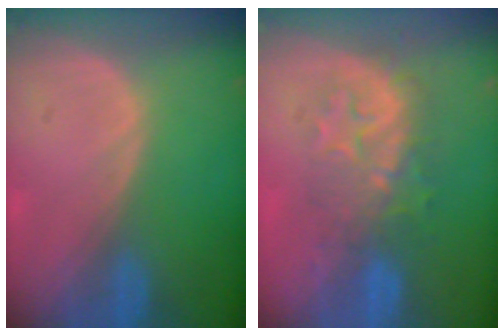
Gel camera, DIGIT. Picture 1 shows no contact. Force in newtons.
{"total": 7.9, "press": 7.8, "slide": 1.6}